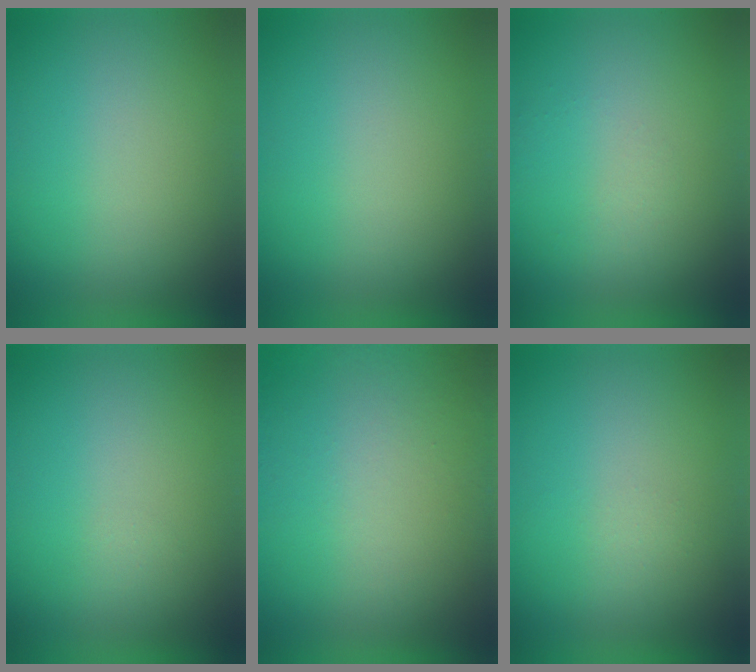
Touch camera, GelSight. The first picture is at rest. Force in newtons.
{"total": 0.0}
{"total": 1.1}
{"total": 1.3}
{"total": 8.1}
{"total": 1.3}